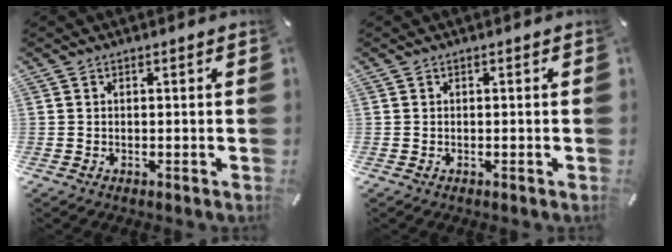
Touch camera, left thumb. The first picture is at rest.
{"total": 0.0}